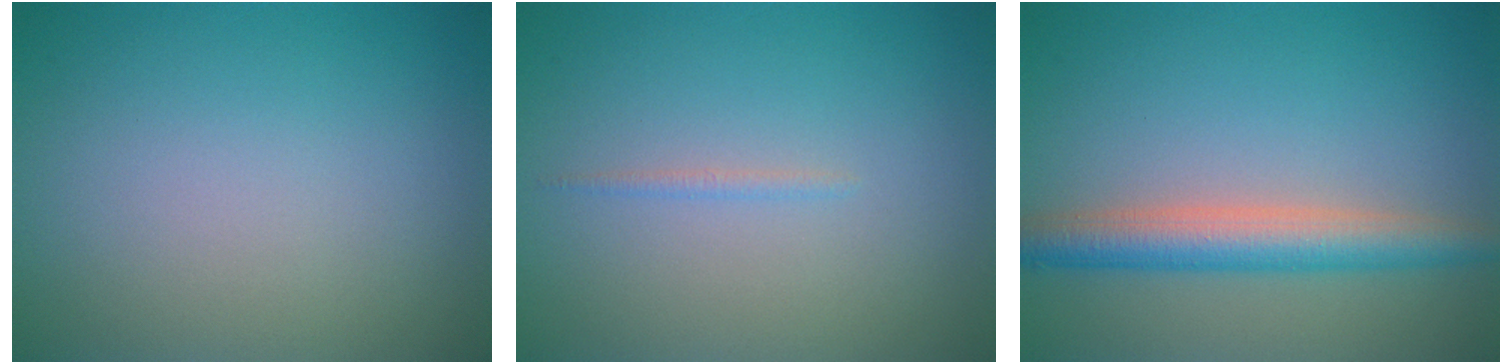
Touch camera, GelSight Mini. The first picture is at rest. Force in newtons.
{"total": 0.6, "press": 0.6, "slide": 0.1}
{"total": 4.6, "press": 4.6, "slide": 0.1}